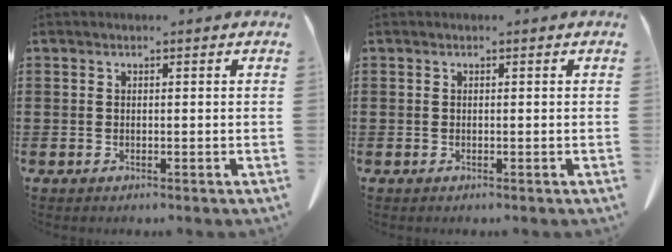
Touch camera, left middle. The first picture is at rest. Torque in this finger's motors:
{"motor_torque": [-1.63, -0.51, 0.63, 0.13]}